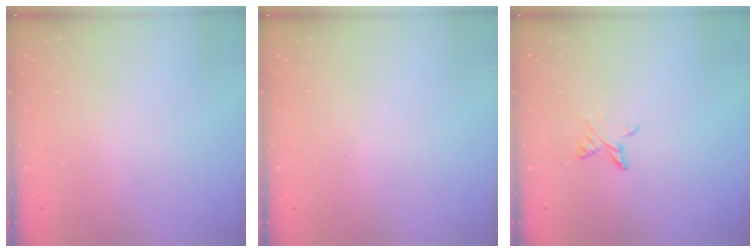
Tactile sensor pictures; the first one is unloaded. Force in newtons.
{"total": 0.0}
{"total": 5.4, "press": 5.3, "slide": 0.6}